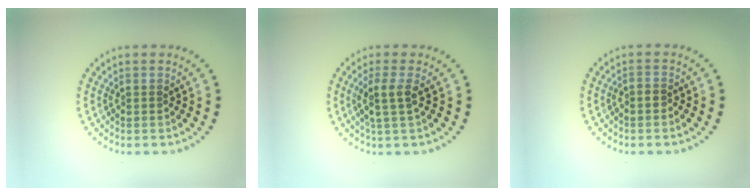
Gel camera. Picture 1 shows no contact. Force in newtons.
{"total": 2.3, "press": 1.9, "slide": 1.4}
{"total": 0.8, "press": 0.6, "slide": 0.5}